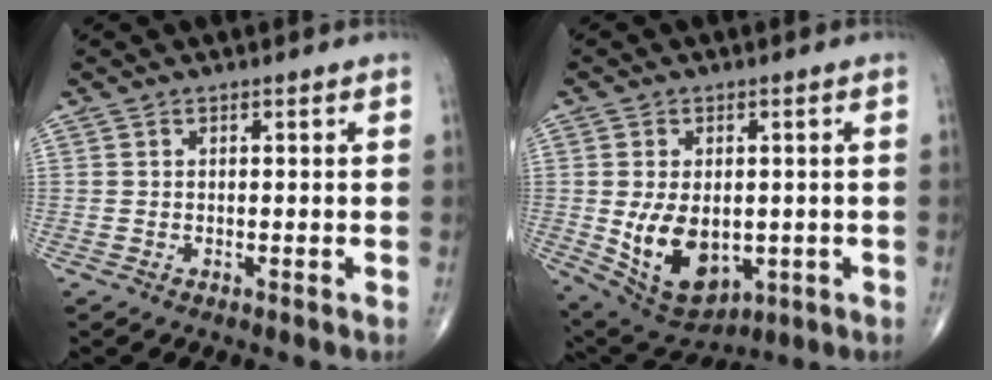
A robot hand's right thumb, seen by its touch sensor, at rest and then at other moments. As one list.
[{"total": 12.8, "force": [-1.7, 8.2, 9.7], "torque": [-0.145, -0.007, -0.002]}]